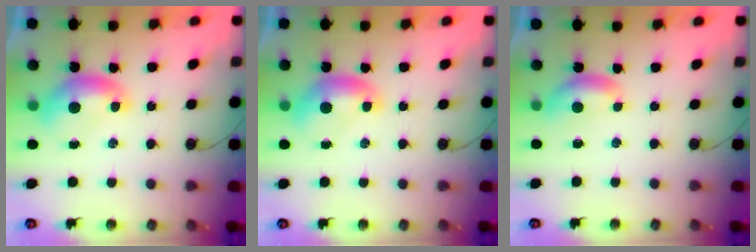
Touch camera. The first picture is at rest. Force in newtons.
{"total": 0.0}
{"total": 2.1, "press": 2.0, "slide": 0.4}